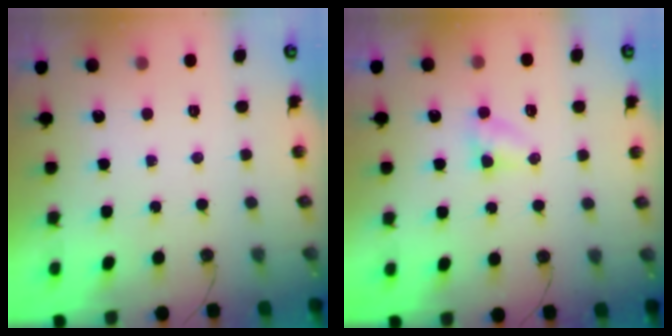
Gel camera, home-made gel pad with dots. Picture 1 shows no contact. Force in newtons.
{"total": 3.7, "press": 3.7, "slide": 0.5}